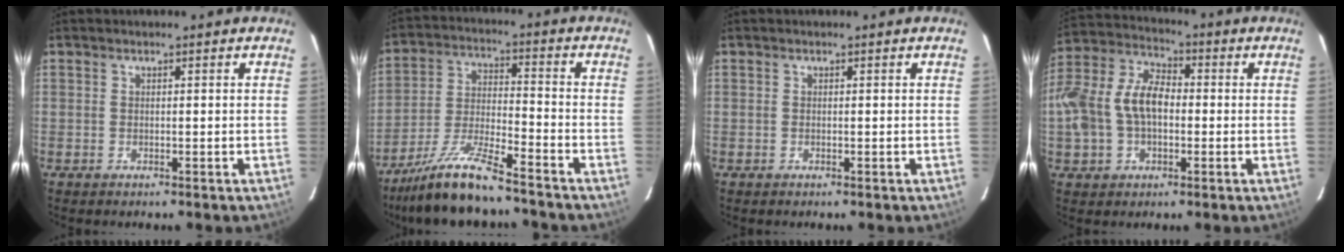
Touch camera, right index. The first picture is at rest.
{"total": 13.2, "force": [-11.2, 1.4, 6.9], "torque": [-0.146, -0.010, -0.207]}
{"total": 0.0}
{"total": 13.8, "force": [-1.4, 8.8, 10.5], "torque": [-0.232, 0.022, -0.026]}